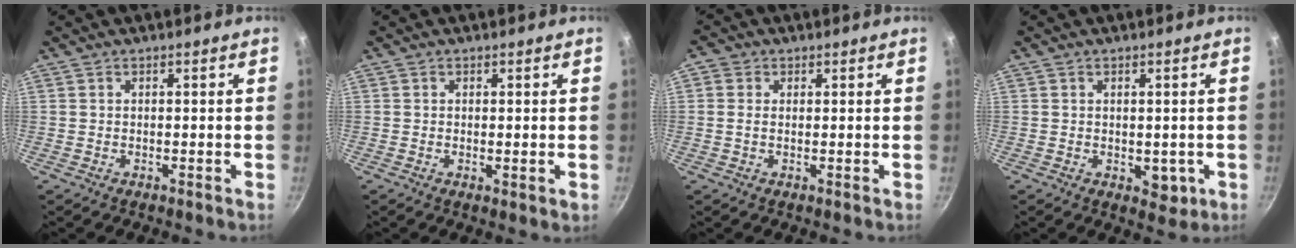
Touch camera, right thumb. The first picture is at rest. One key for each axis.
{"total": 1.3, "fx": 0.1, "fy": 0.5, "fz": 1.2, "tx": -0.020, "ty": -0.008, "tz": -0.001}
{"total": 4.3, "fx": 0.0, "fy": 2.4, "fz": 3.5, "tx": -0.082, "ty": 0.009, "tz": -0.009}
{"total": 3.9, "fx": -0.6, "fy": 2.7, "fz": 2.8, "tx": -0.022, "ty": -0.002, "tz": -0.004}